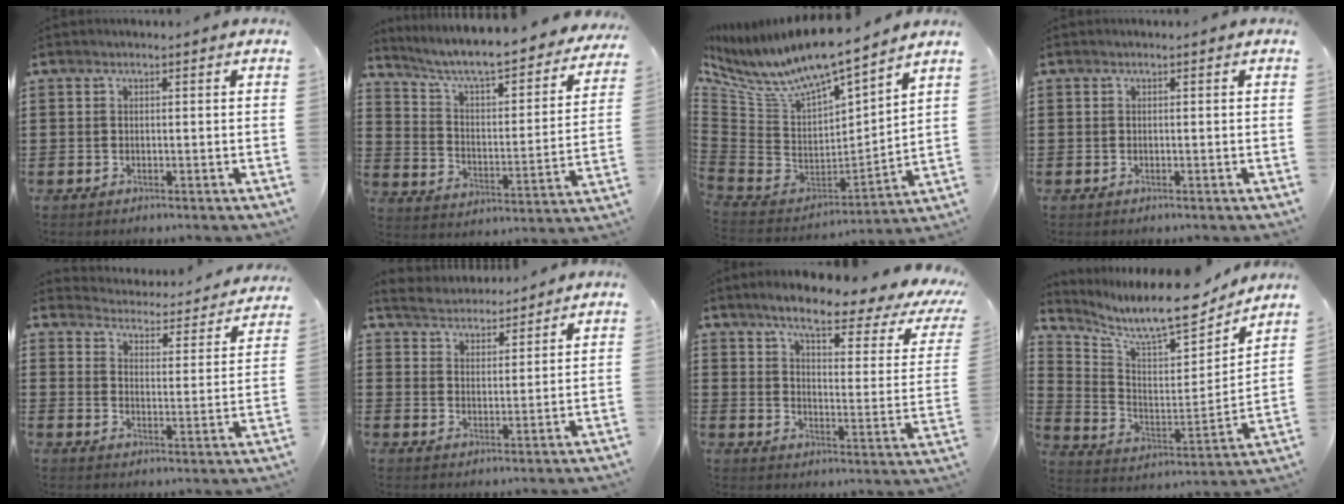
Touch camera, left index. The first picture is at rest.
{"total": 6.5, "force": [5.7, 0.6, 2.9], "torque": [-0.082, -0.049, 0.092]}
{"total": 8.5, "force": [7.1, 1.6, 4.4], "torque": [-0.125, -0.066, 0.119]}
{"total": 0.0}
{"total": 3.6, "force": [3.6, 0.0, -0.1], "torque": [-0.015, -0.038, 0.055]}
{"total": 4.0, "force": [4.0, 0.5, -0.5], "torque": [-0.009, -0.018, 0.072]}
{"total": 7.4, "force": [5.6, 1.1, 4.8], "torque": [-0.101, -0.030, 0.085]}
{"total": 10.4, "force": [9.3, 1.4, 4.5], "torque": [-0.106, -0.077, 0.152]}